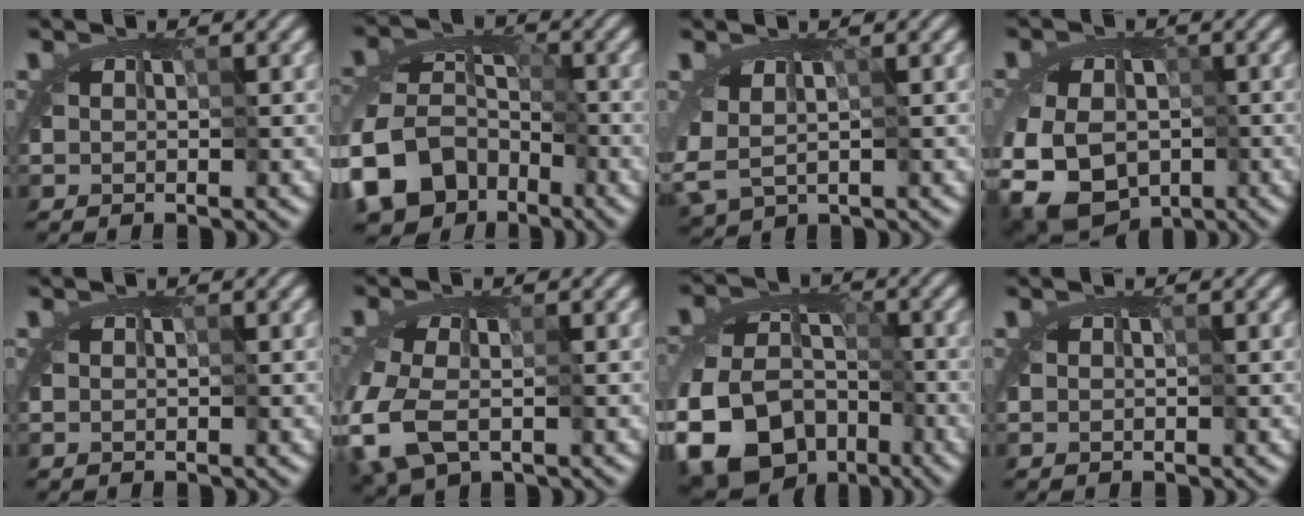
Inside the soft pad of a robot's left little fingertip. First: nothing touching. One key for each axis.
{"total": 11.2, "fx": -9.0, "fy": 6.4, "fz": 1.8, "tx": -0.028, "ty": -0.020, "tz": -0.164}
{"total": 1.4, "fx": 0.2, "fy": 0.7, "fz": 1.2, "tx": -0.026, "ty": -0.002, "tz": 0.010}
{"total": 7.5, "fx": -3.1, "fy": 5.6, "fz": 3.8, "tx": -0.041, "ty": -0.004, "tz": -0.043}
{"total": 0.0}
{"total": 4.8, "fx": -2.7, "fy": 2.5, "fz": 3.1, "tx": -0.066, "ty": -0.003, "tz": -0.057}
{"total": 16.4, "fx": -9.0, "fy": 12.6, "fz": 5.4, "tx": -0.096, "ty": -0.044, "tz": -0.164}
{"total": 0.0}